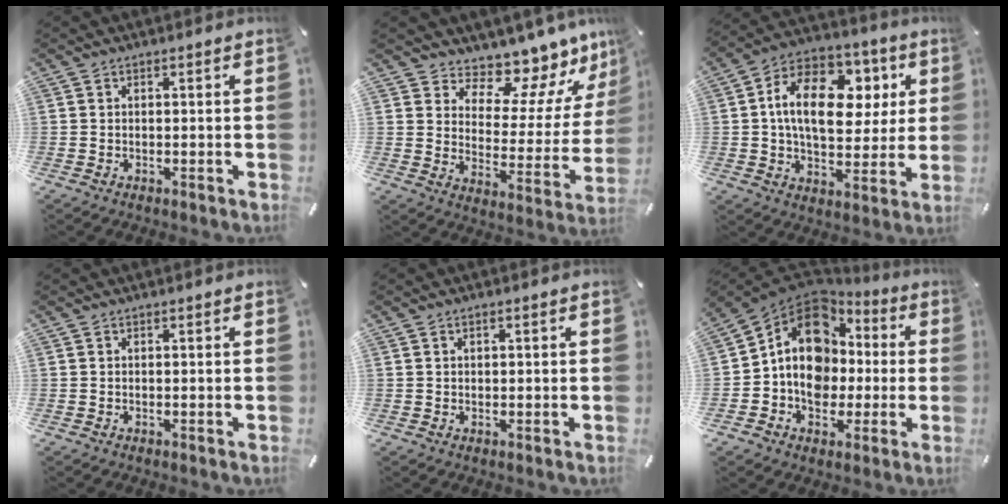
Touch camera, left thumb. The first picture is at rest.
{"total": 10.4, "force": [9.5, 4.0, 1.2], "torque": [-0.026, -0.107, 0.162]}
{"total": 19.0, "force": [4.6, 12.2, 13.8], "torque": [-0.229, -0.005, 0.078]}
{"total": 0.0}
{"total": 0.8, "force": [0.3, 0.6, 0.5], "torque": [-0.011, 0.004, 0.005]}
{"total": 14.7, "force": [0.3, 12.2, 8.2], "torque": [-0.151, -0.001, 0.007]}